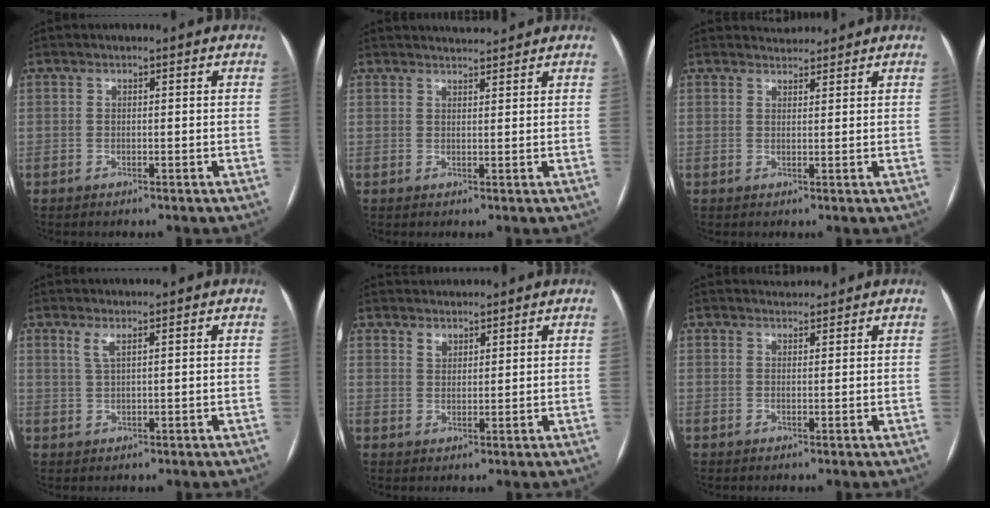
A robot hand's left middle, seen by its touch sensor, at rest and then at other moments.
{"total": 3.2, "force": [3.2, 0.0, 0.3], "torque": [-0.012, 0.015, 0.050]}
{"total": 2.7, "force": [2.7, 0.6, -0.1], "torque": [-0.005, 0.015, 0.043]}
{"total": 1.8, "force": [1.3, 0.1, 1.2], "torque": [-0.030, -0.002, 0.030]}
{"total": 4.2, "force": [3.9, 1.6, 0.3], "torque": [0.002, 0.018, 0.064]}
{"total": 2.1, "force": [2.1, 0.3, -0.1], "torque": [-0.004, 0.013, 0.036]}